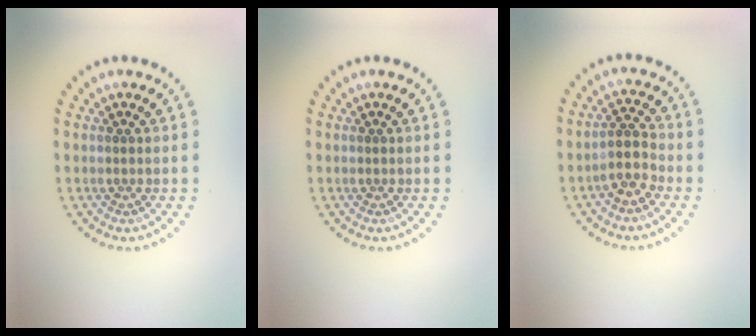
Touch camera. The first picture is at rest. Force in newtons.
{"total": 0.0}
{"total": 2.6, "press": 2.1, "slide": 1.5}